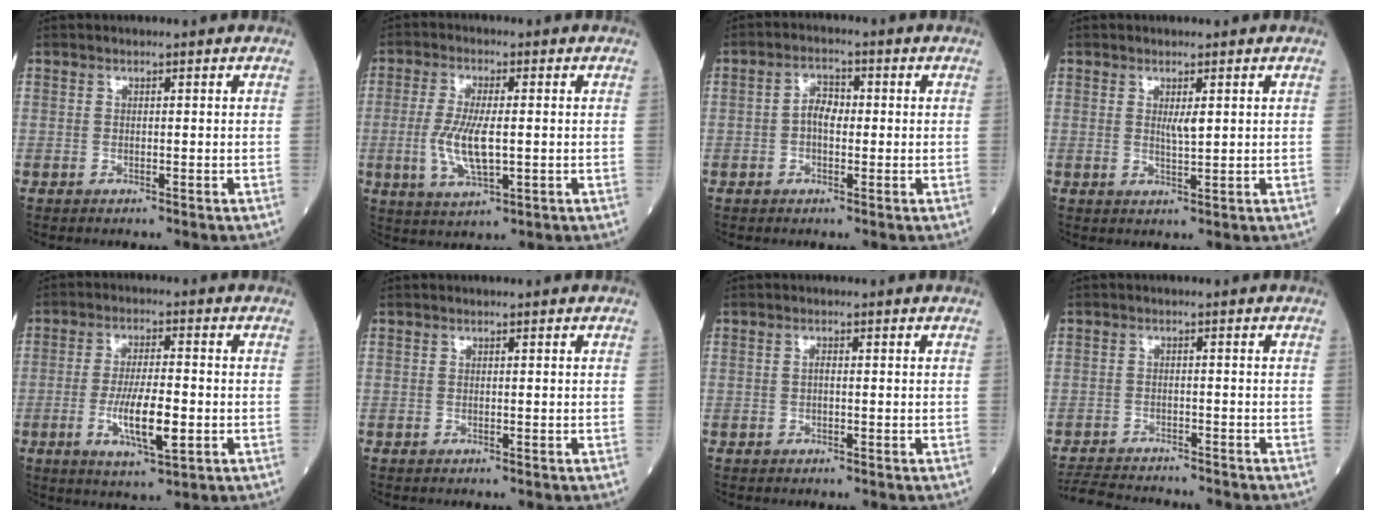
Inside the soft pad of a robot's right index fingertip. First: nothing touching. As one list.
[{"total": 7.4, "force": [-0.8, 2.0, 7.1], "torque": [-0.151, -0.009, -0.013]}, {"total": 3.2, "force": [-0.4, 2.0, 2.5], "torque": [-0.043, 0.013, -0.011]}, {"total": 1.9, "force": [0.7, 0.3, 1.8], "torque": [-0.032, -0.006, 0.012]}, {"total": 8.5, "force": [-2.0, 1.7, 8.0], "torque": [-0.150, -0.009, -0.036]}, {"total": 0.0}, {"total": 0.7, "force": [-0.2, 0.2, 0.6], "torque": [-0.012, 0.002, -0.004]}, {"total": 8.6, "force": [-8.3, 1.1, 2.1], "torque": [-0.037, -0.008, -0.128]}]